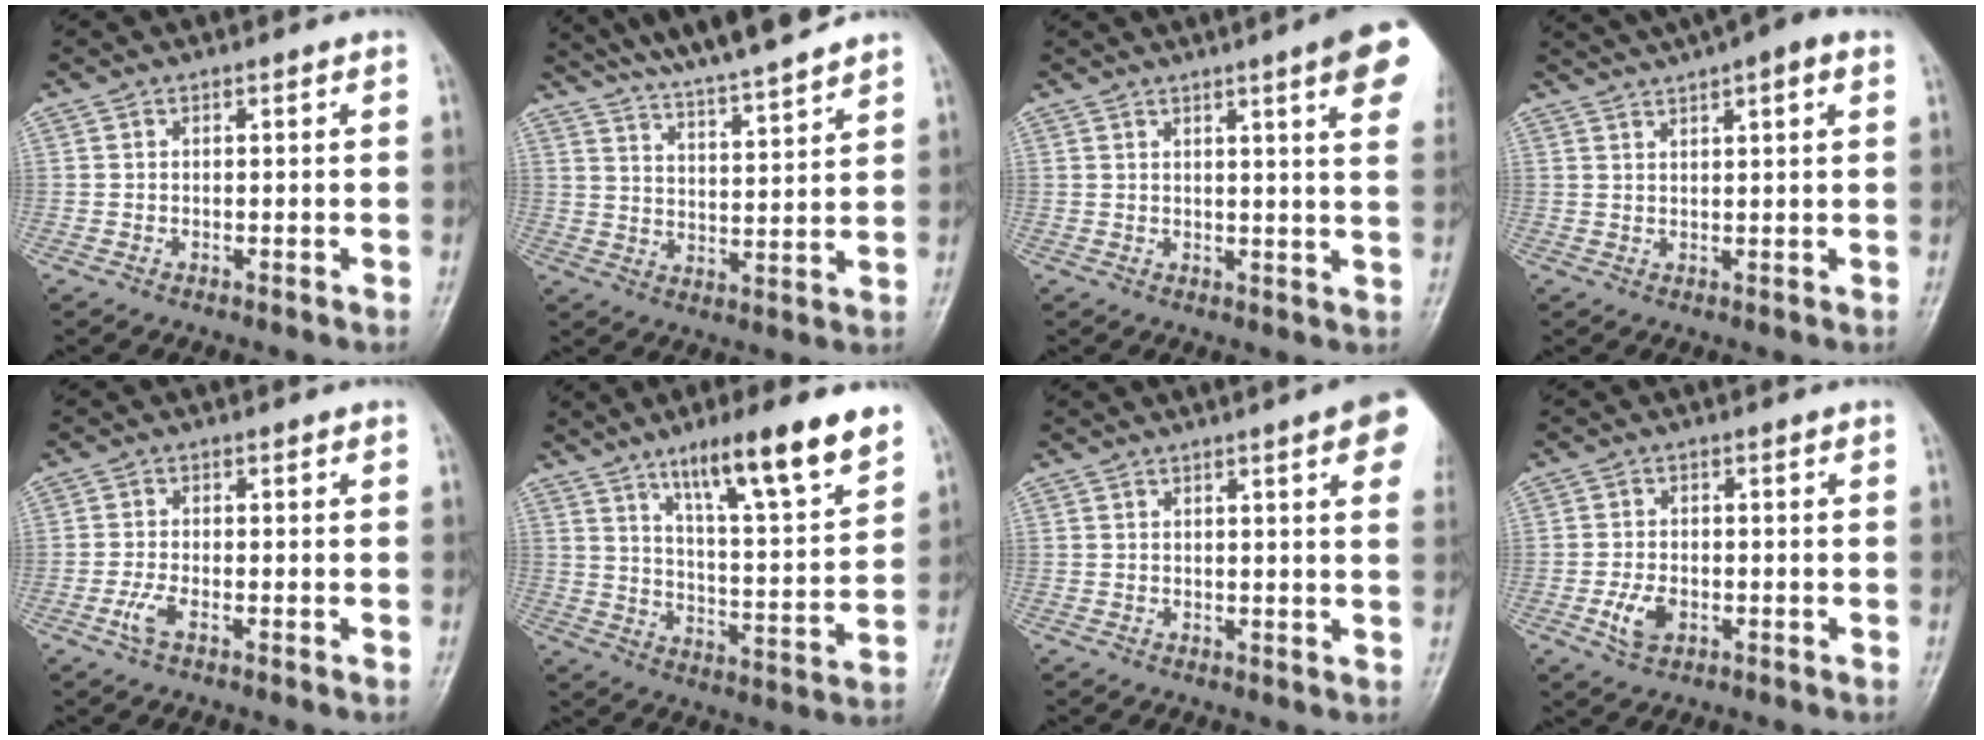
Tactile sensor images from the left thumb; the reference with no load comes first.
{"total": 15.7, "force": [13.9, 1.0, 7.2], "torque": [-0.101, -0.057, 0.222]}
{"total": 12.5, "force": [6.8, 1.3, 10.4], "torque": [-0.116, -0.018, 0.072]}
{"total": 9.0, "force": [6.1, 1.7, 6.4], "torque": [-0.093, 0.024, 0.088]}
{"total": 2.5, "force": [-0.9, 0.8, 2.1], "torque": [-0.055, 0.002, -0.019]}
{"total": 17.4, "force": [11.5, 2.7, 12.7], "torque": [-0.177, -0.059, 0.187]}
{"total": 9.4, "force": [4.6, 1.4, 8.0], "torque": [-0.082, -0.004, 0.046]}
{"total": 4.0, "force": [-1.2, 2.5, 2.9], "torque": [-0.061, 0.002, -0.018]}